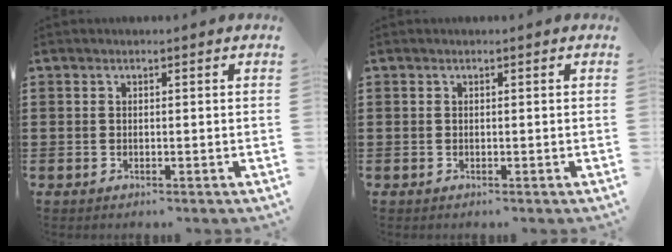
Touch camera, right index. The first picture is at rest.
{"total": 0.0}